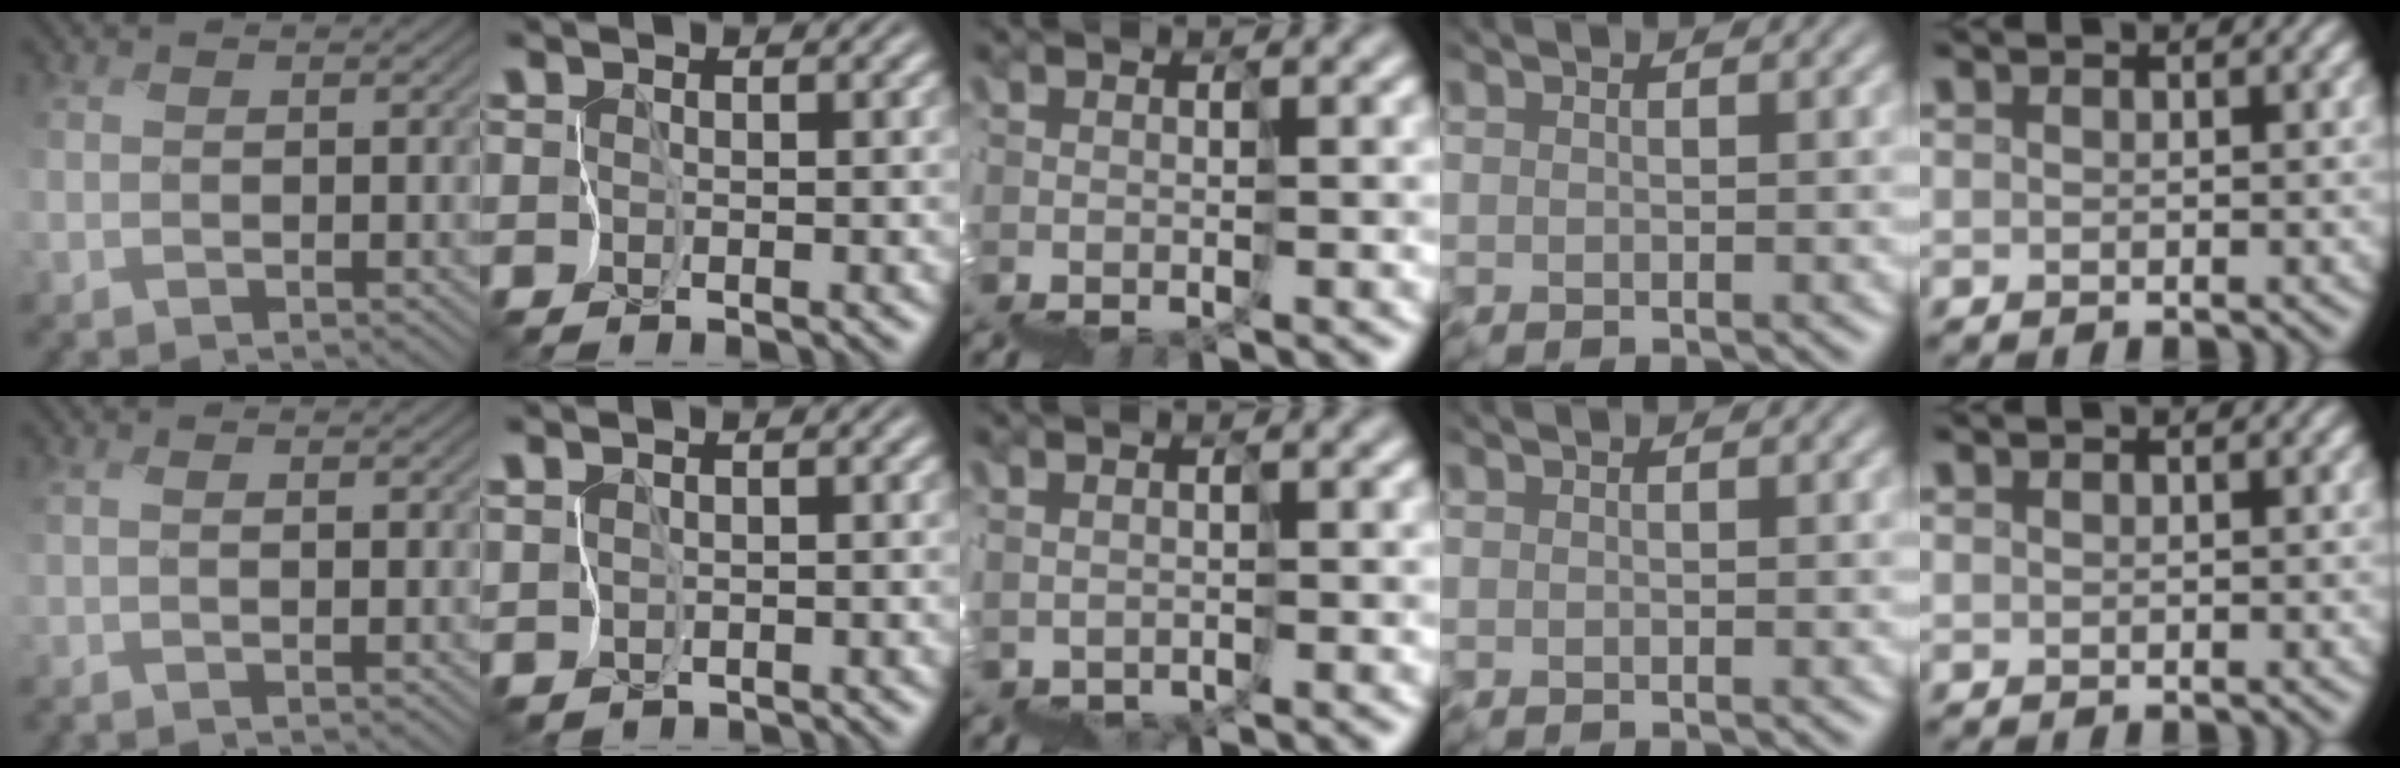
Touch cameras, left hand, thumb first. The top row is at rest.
{"thumb": {"total": 1.3, "force": [0.1, 0.2, 1.2], "torque": [-0.030, 0.004, 0.000]}, "middle": {"total": 0.9, "force": [-0.2, 0.6, 0.7], "torque": [-0.015, -0.003, 0.000]}}